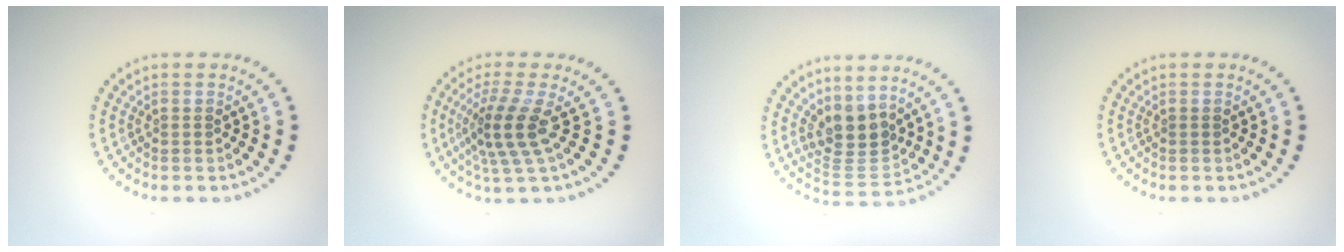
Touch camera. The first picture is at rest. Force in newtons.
{"total": 4.0, "press": 2.9, "slide": 2.7}
{"total": 3.9, "press": 3.4, "slide": 1.9}
{"total": 0.0}